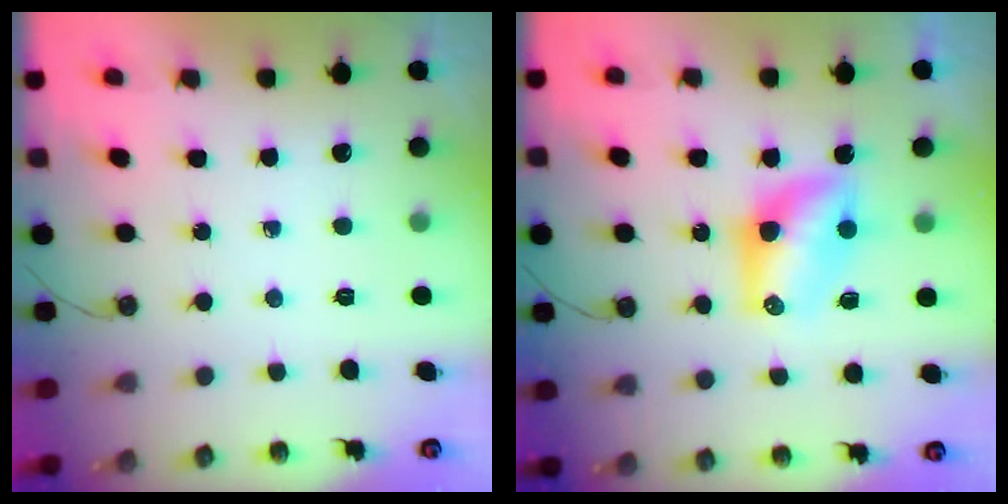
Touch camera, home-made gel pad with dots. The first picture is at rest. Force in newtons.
{"total": 9.1, "press": 8.6, "slide": 2.9}